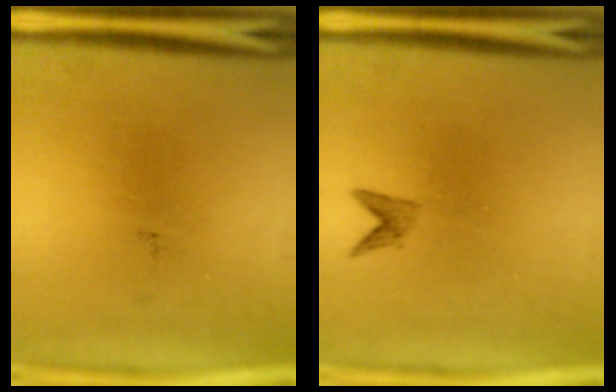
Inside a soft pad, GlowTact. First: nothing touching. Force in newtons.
{"total": 1.1}